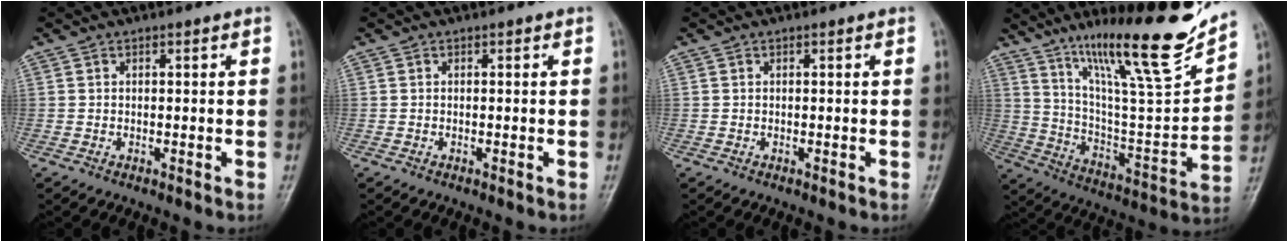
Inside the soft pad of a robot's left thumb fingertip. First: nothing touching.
{"total": 0.0}
{"total": 0.0}
{"total": 22.9, "force": [16.8, 2.9, 15.4], "torque": [-0.214, -0.088, 0.289]}